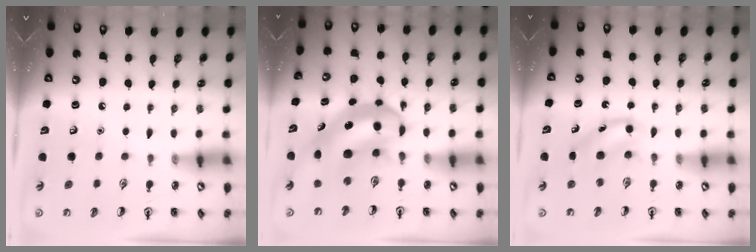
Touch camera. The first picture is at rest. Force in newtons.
{"total": 7.3, "press": 7.0, "slide": 2.1}
{"total": 4.2, "press": 4.0, "slide": 1.2}